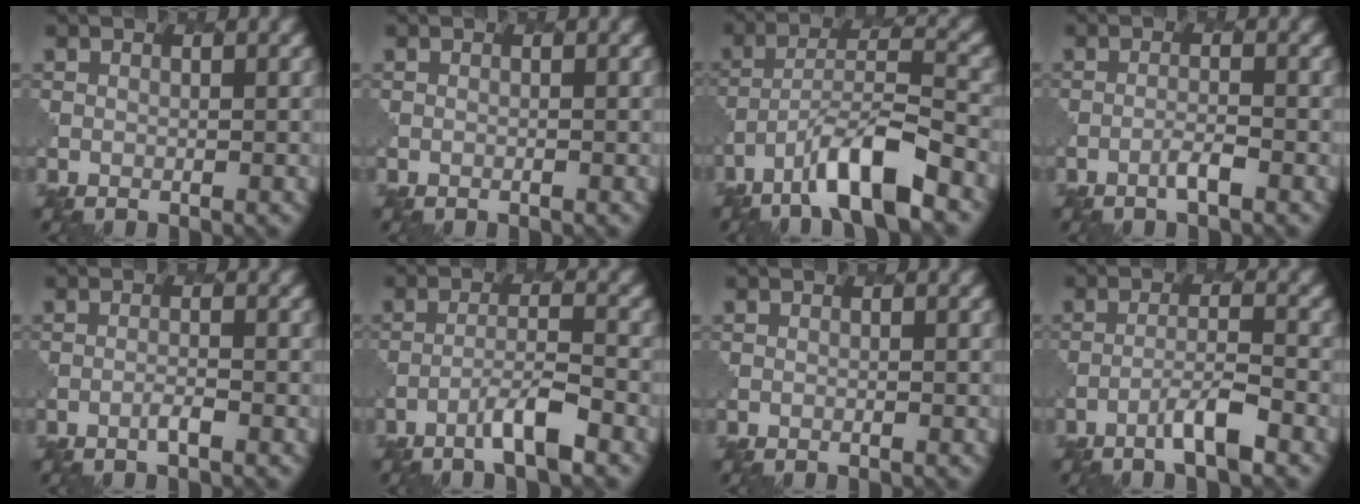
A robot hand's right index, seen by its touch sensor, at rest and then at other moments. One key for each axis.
{"total": 0.0}
{"total": 7.8, "fx": -5.0, "fy": 1.8, "fz": 5.7, "tx": -0.097, "ty": 0.008, "tz": -0.086}
{"total": 1.2, "fx": -0.7, "fy": 0.1, "fz": 1.0, "tx": -0.017, "ty": 0.007, "tz": -0.016}
{"total": 0.8, "fx": -0.4, "fy": 0.1, "fz": 0.7, "tx": -0.011, "ty": 0.005, "tz": -0.011}
{"total": 3.6, "fx": -2.3, "fy": 0.3, "fz": 2.7, "tx": -0.050, "ty": 0.007, "tz": -0.048}
{"total": 0.0}
{"total": 3.1, "fx": -2.0, "fy": 0.2, "fz": 2.4, "tx": -0.044, "ty": 0.006, "tz": -0.043}